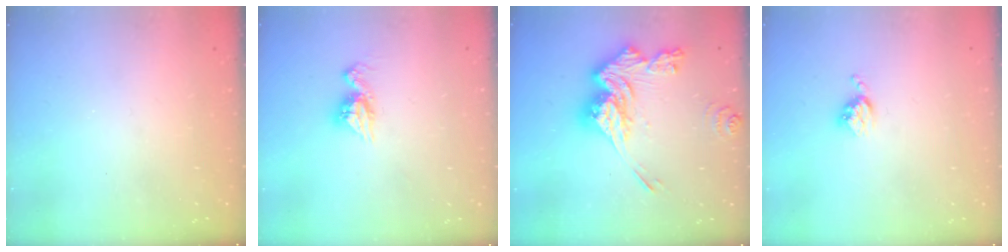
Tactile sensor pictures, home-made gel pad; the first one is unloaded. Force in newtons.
{"total": 8.1, "press": 8.1, "slide": 0.6}
{"total": 18.3, "press": 18.2, "slide": 1.7}
{"total": 4.0, "press": 4.0, "slide": 0.5}